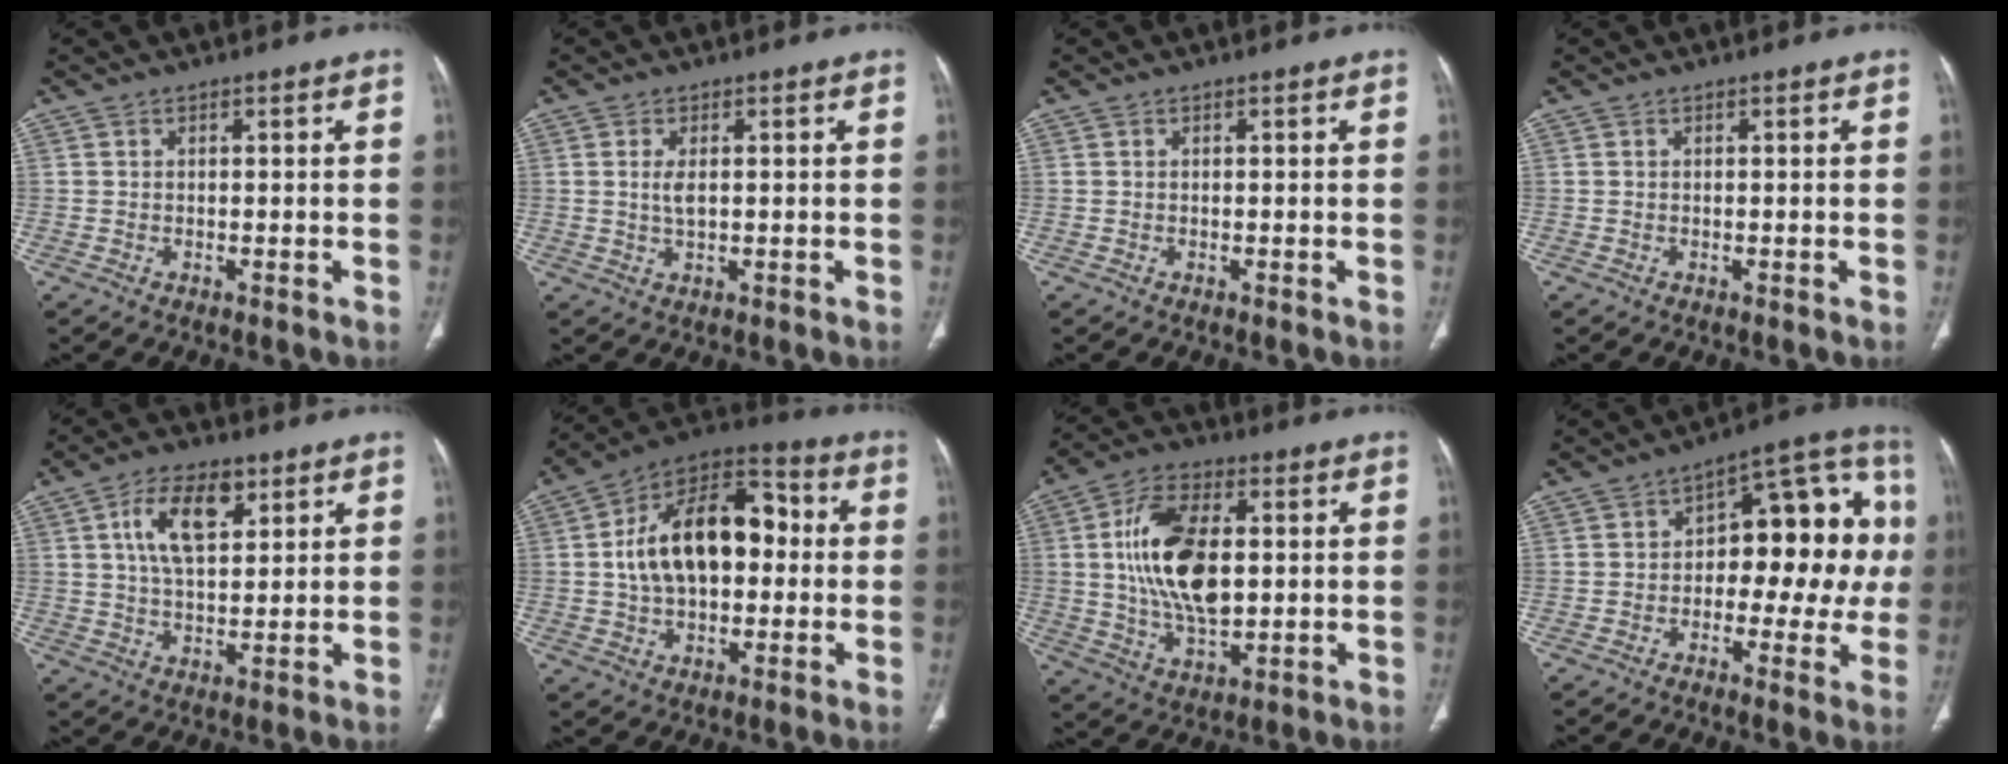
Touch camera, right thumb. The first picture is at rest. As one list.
[{"total": 2.6, "force": [0.5, 1.1, 2.4], "torque": [-0.052, -0.004, 0.013]}, {"total": 0.0}, {"total": 0.0}, {"total": 10.3, "force": [4.3, 5.2, 7.8], "torque": [-0.122, -0.011, 0.076]}, {"total": 19.5, "force": [1.3, 11.9, 15.4], "torque": [-0.228, 0.036, 0.016]}, {"total": 17.1, "force": [1.9, 9.1, 14.3], "torque": [-0.258, -0.002, 0.038]}, {"total": 18.3, "force": [0.4, 9.5, 15.6], "torque": [-0.147, 0.046, -0.001]}]